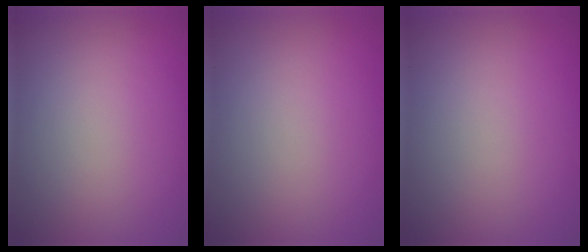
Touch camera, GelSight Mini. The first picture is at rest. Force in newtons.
{"total": 0.0}
{"total": 0.0}